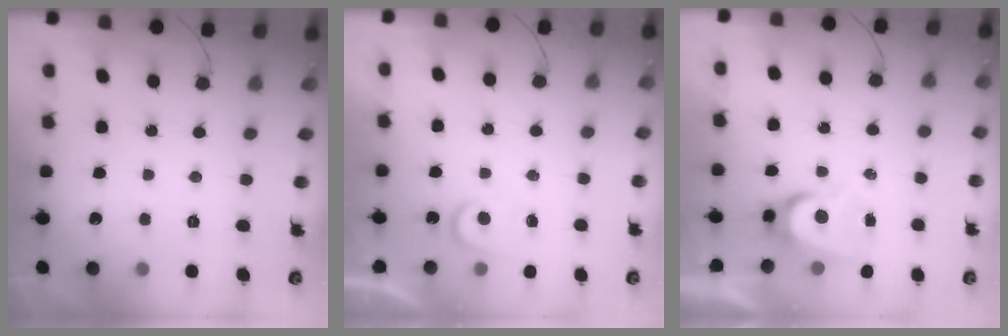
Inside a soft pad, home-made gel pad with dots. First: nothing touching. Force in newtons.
{"total": 3.7, "press": 3.7, "slide": 0.4}
{"total": 6.7, "press": 6.7, "slide": 0.7}